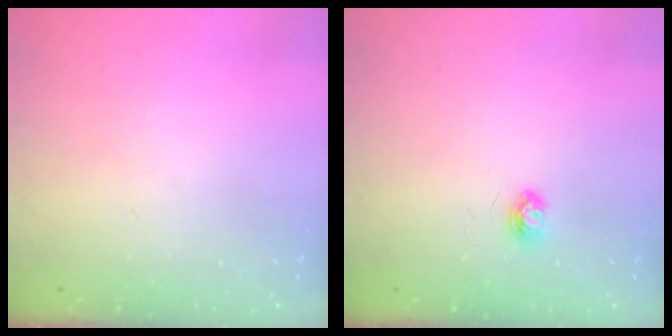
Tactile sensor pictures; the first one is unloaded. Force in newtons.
{"total": 3.7, "press": 3.7, "slide": 0.5}